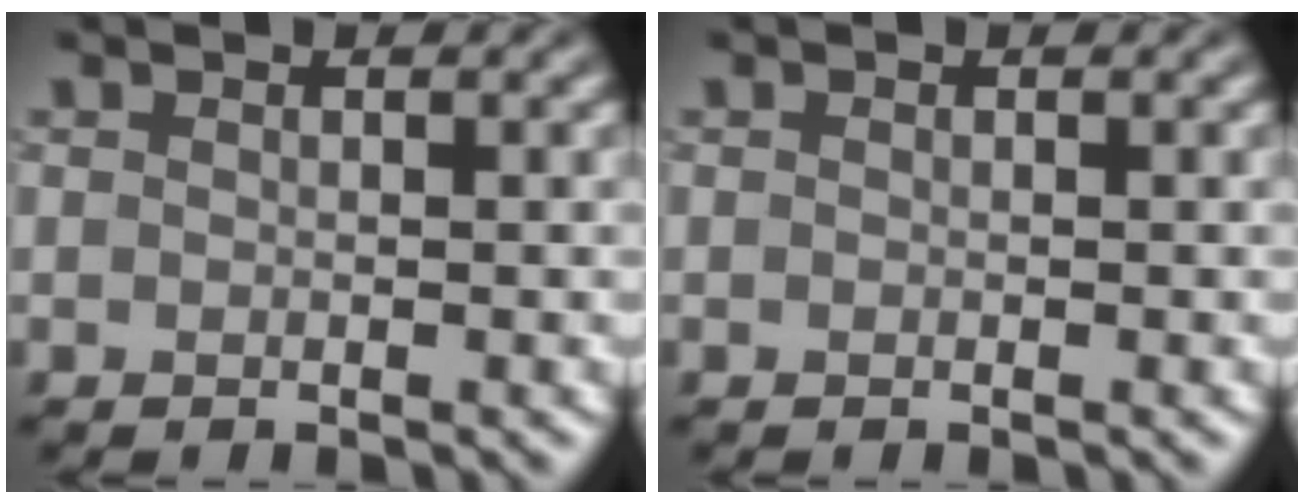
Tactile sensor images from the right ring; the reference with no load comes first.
{"total": 0.0}